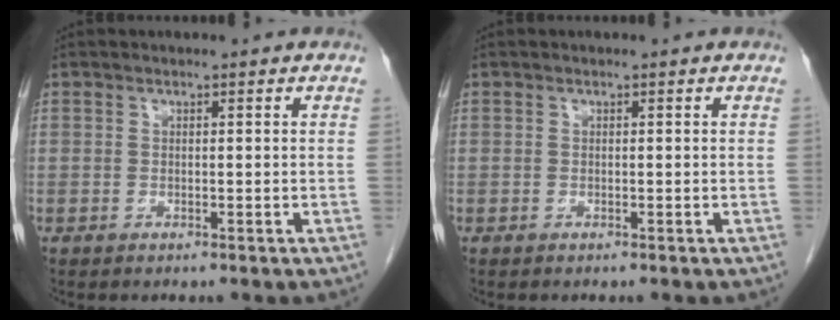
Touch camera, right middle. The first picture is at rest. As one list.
[{"total": 0.0}]